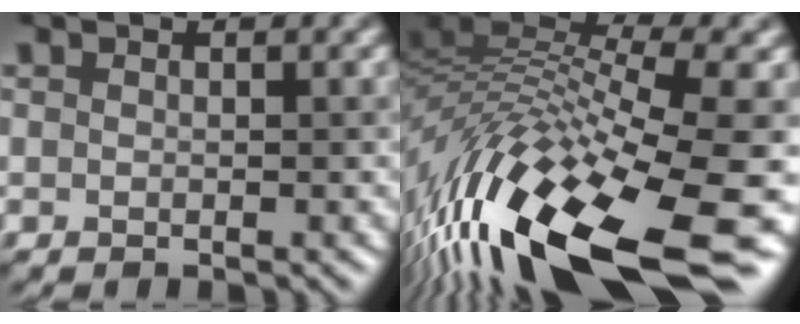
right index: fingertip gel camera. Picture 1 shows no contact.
{"total": 16.8, "force": [-6.2, 5.1, 14.7], "torque": [-0.292, 0.012, -0.111]}